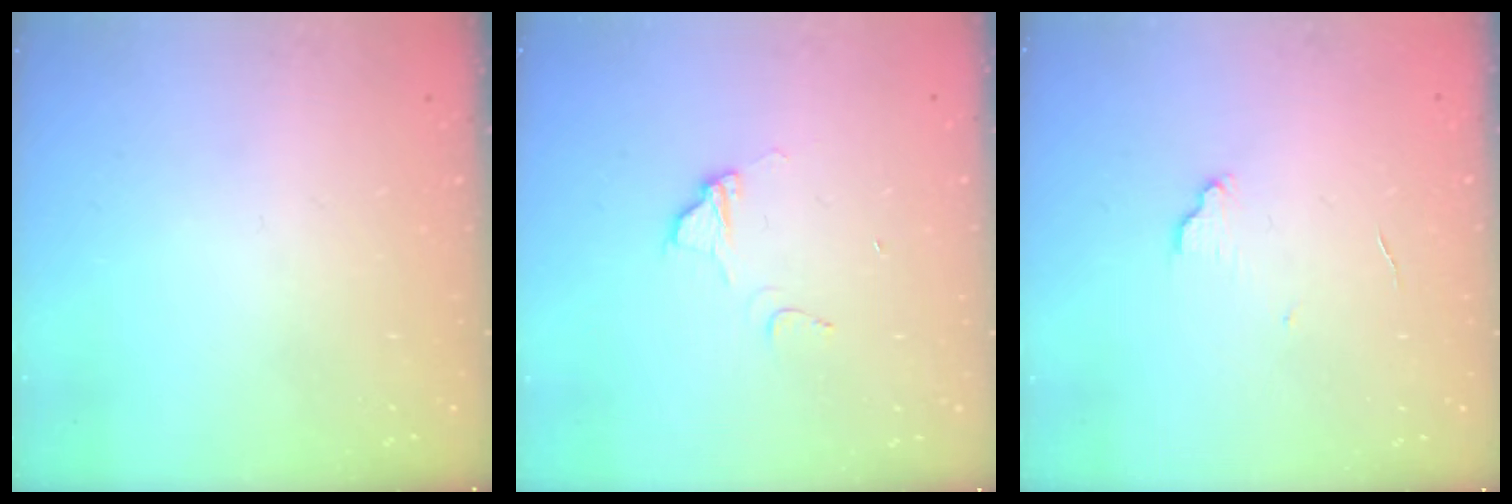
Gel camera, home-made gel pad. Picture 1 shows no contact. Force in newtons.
{"total": 5.7, "press": 5.7, "slide": 0.4}
{"total": 5.2, "press": 5.1, "slide": 0.4}